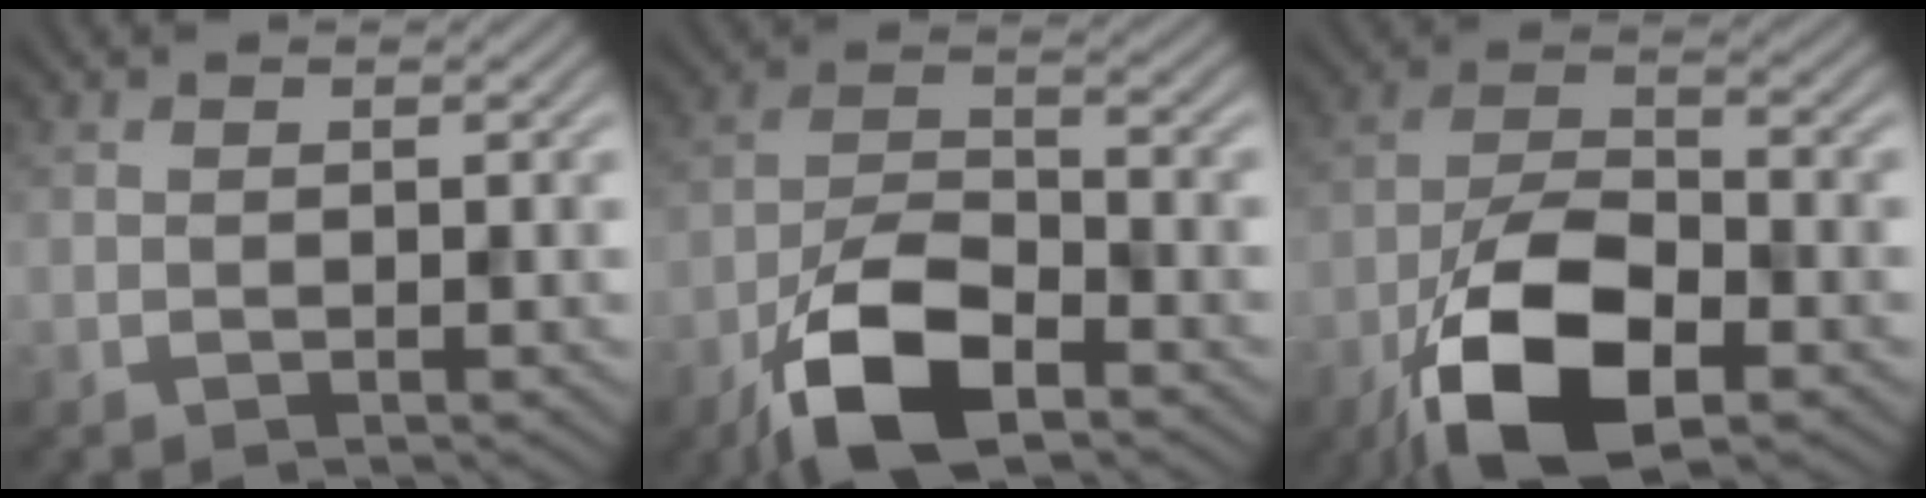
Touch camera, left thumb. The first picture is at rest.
{"total": 10.0, "force": [-5.8, 4.1, 7.0], "torque": [-0.134, 0.000, -0.124]}
{"total": 13.2, "force": [-6.7, 5.8, 9.7], "torque": [-0.193, -0.011, -0.140]}